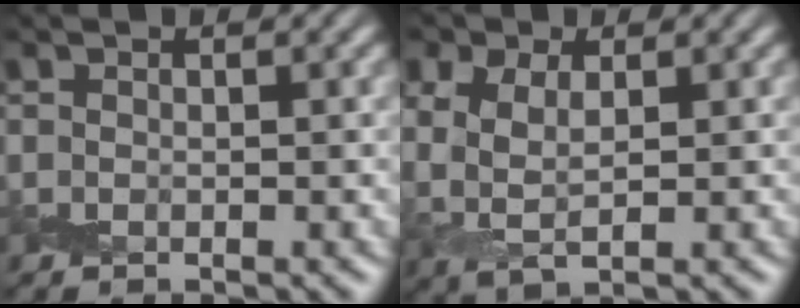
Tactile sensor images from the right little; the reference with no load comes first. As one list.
[{"total": 4.4, "force": [1.1, 2.8, 3.2], "torque": [-0.077, -0.002, 0.023]}]